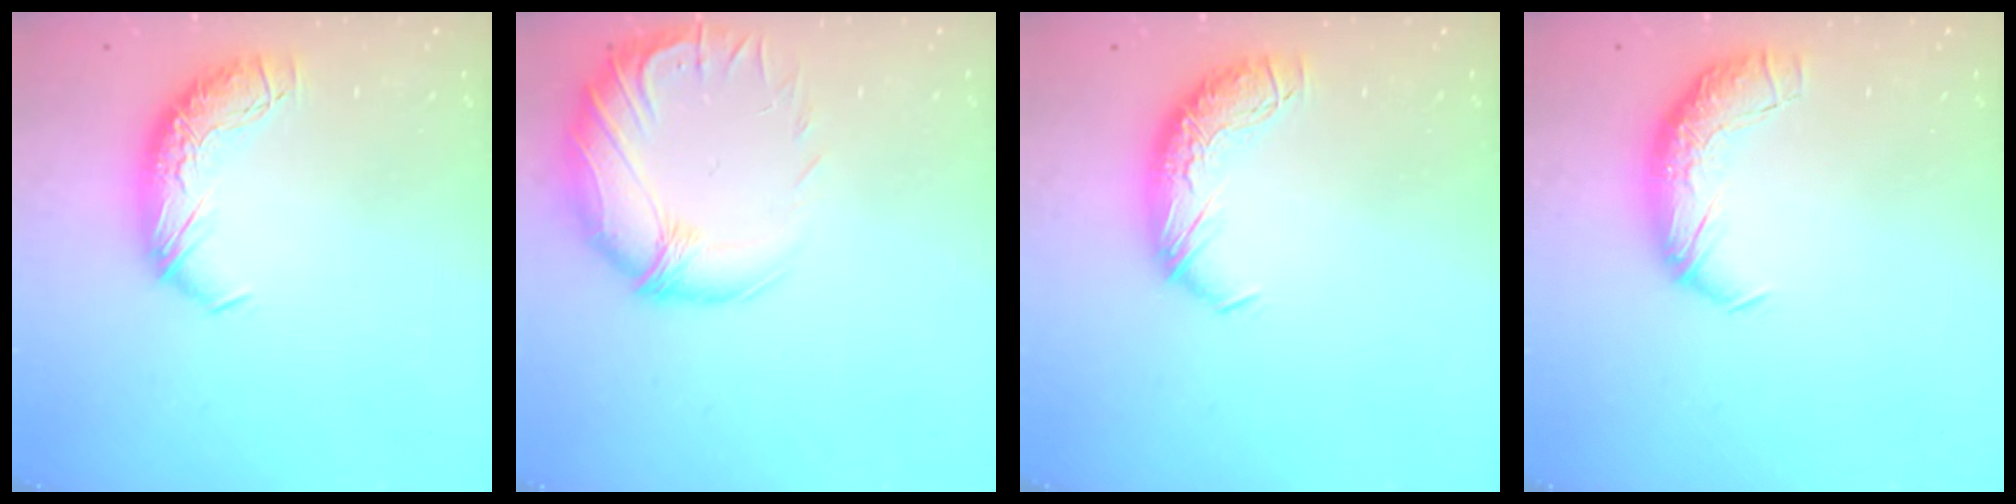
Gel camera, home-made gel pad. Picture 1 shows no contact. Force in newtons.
{"total": 3.0, "press": 1.1, "slide": 2.8}
{"total": 0.0}
{"total": 2.3, "press": 1.1, "slide": 2.1}